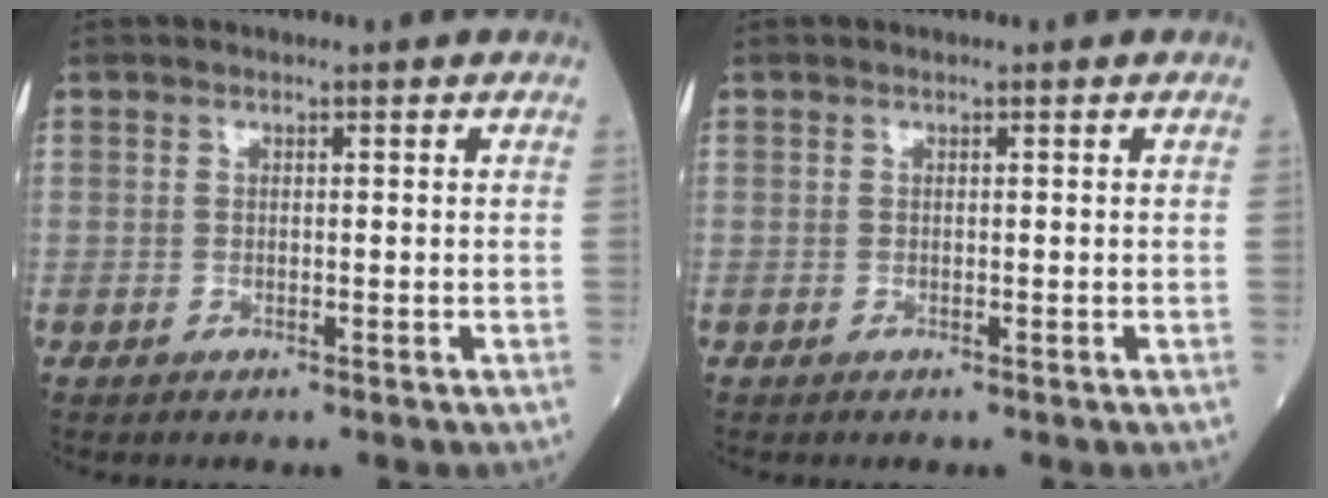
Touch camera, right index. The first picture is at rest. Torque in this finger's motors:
{"motor_torque": [0.00, 0.00, 0.00, 0.00]}